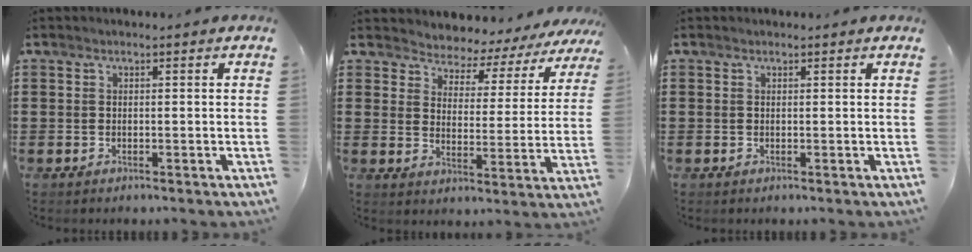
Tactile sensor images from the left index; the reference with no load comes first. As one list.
[{"total": 3.6, "force": [3.5, 0.8, -0.3], "torque": [-0.023, -0.033, 0.052]}, {"total": 0.6, "force": [0.4, 0.5, 0.0], "torque": [-0.002, 0.003, 0.008]}]